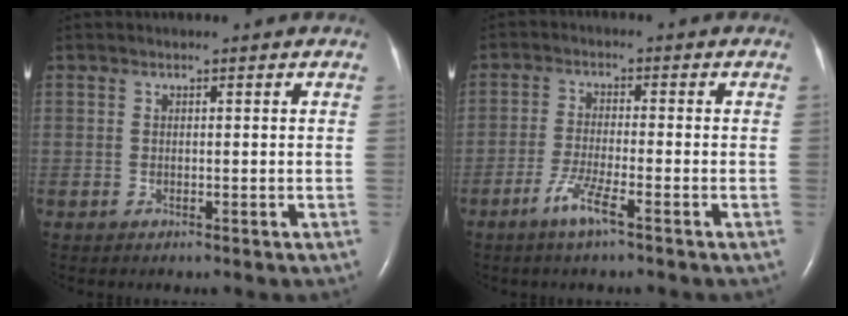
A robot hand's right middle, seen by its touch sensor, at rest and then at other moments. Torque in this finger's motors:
{"motor_torque": [0.84, -0.63, 0.11, 0.06]}